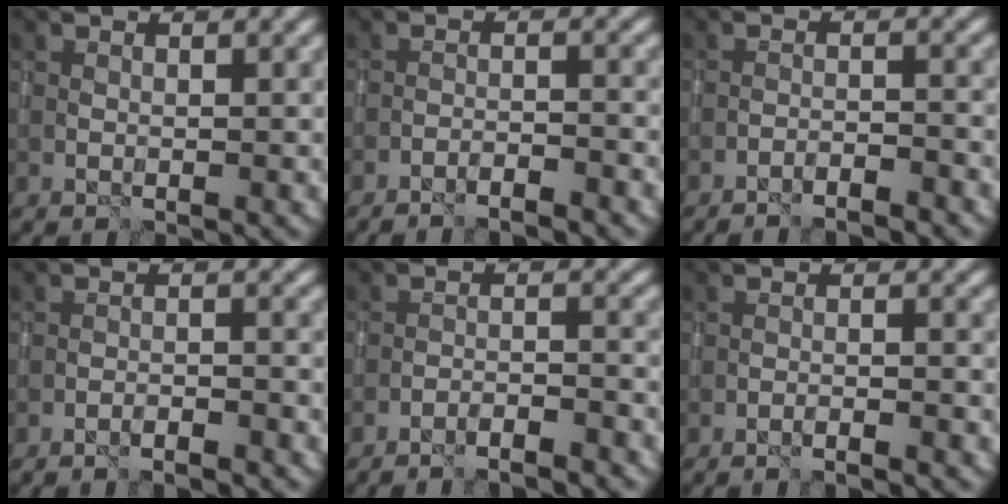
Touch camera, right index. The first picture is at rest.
{"total": 2.9, "force": [-2.6, 0.3, 1.3], "torque": [-0.020, 0.006, -0.044]}
{"total": 3.0, "force": [-2.7, 0.3, 1.1], "torque": [-0.017, 0.006, -0.044]}
{"total": 2.2, "force": [-1.9, 0.2, 1.1], "torque": [-0.021, 0.007, -0.033]}
{"total": 3.7, "force": [-3.2, 0.4, 1.6], "torque": [-0.025, 0.007, -0.053]}
{"total": 2.2, "force": [-1.7, 0.2, 1.3], "torque": [-0.021, 0.008, -0.037]}